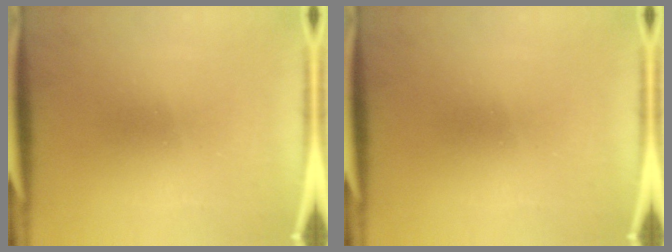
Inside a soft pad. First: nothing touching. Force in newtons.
{"total": 0.0}